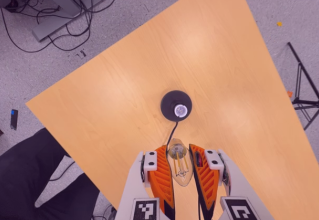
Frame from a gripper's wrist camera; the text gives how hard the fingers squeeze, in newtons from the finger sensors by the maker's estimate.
{"total": 23.9, "left": 26.5, "right": 21.4}